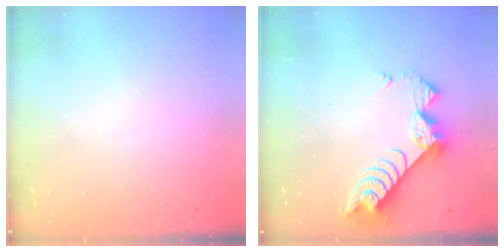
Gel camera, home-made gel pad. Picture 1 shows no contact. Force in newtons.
{"total": 9.4, "press": 9.4, "slide": 0.7}